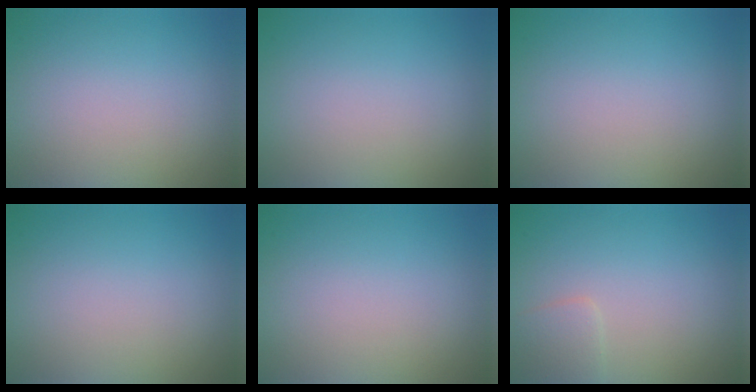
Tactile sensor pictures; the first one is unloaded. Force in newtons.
{"total": 0.0}
{"total": 0.0}
{"total": 0.0}
{"total": 0.0}
{"total": 1.4, "press": 1.4, "slide": 0.0}